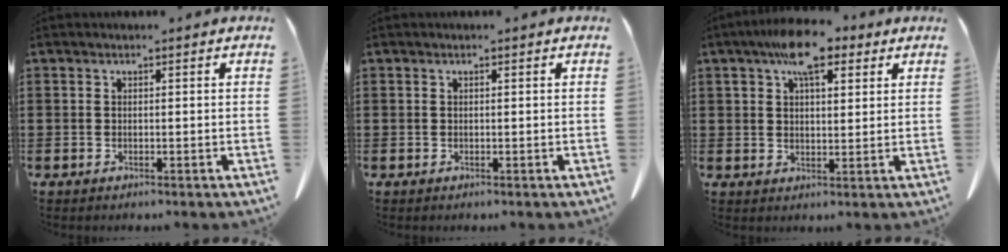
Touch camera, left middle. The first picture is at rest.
{"total": 0.0}
{"total": 9.0, "force": [5.7, 3.6, 5.9], "torque": [-0.107, -0.007, 0.098]}